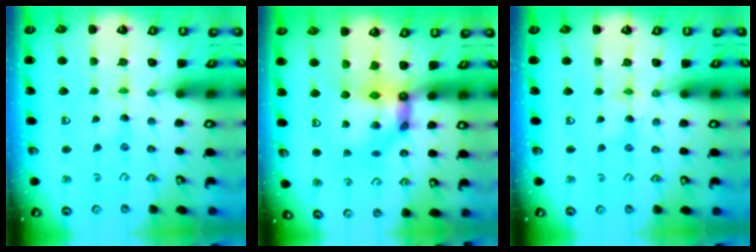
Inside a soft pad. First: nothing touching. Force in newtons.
{"total": 9.4, "press": 9.4, "slide": 0.6}
{"total": 2.3, "press": 2.2, "slide": 0.4}